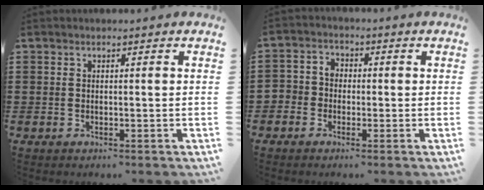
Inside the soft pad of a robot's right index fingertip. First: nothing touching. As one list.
[{"total": 2.9, "force": [-1.8, 2.3, 0.3], "torque": [-0.019, 0.008, -0.042]}]